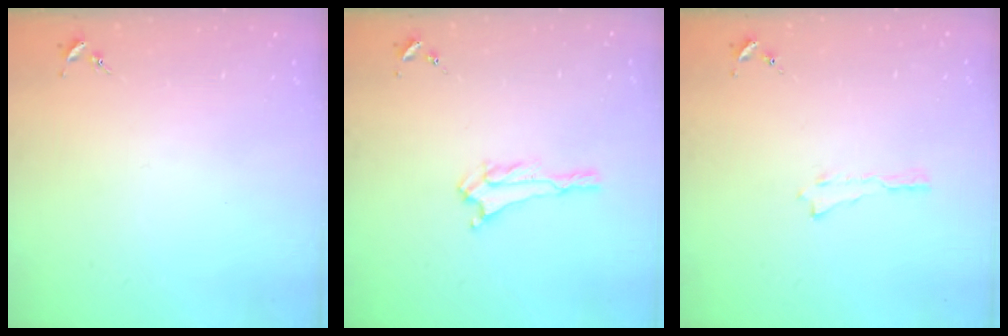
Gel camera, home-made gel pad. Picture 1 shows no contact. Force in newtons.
{"total": 1.9, "press": 1.9, "slide": 0.4}
{"total": 0.0}